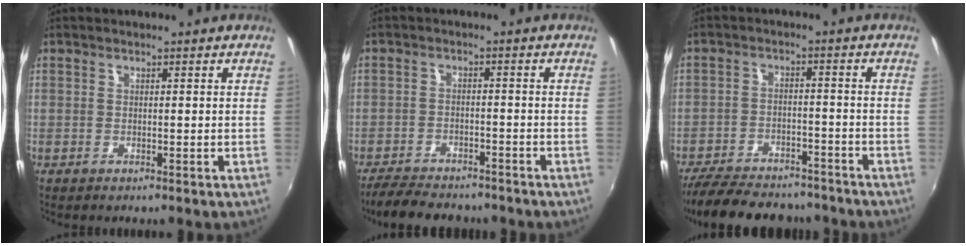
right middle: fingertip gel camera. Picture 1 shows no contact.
{"total": 9.9, "force": [-8.6, 3.4, 3.7], "torque": [-0.096, -0.011, -0.134]}
{"total": 18.7, "force": [-15.6, 6.7, 7.8], "torque": [-0.176, -0.010, -0.224]}